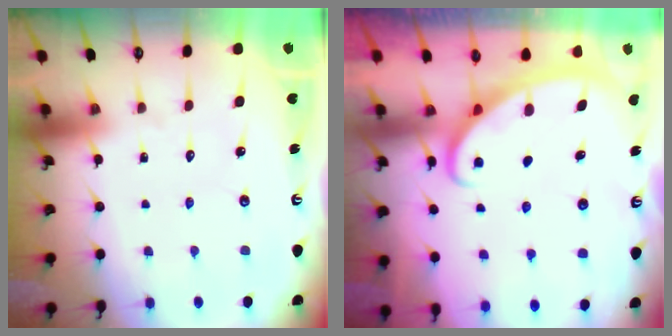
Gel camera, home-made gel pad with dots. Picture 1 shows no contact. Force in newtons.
{"total": 2.8, "press": 2.8, "slide": 0.4}